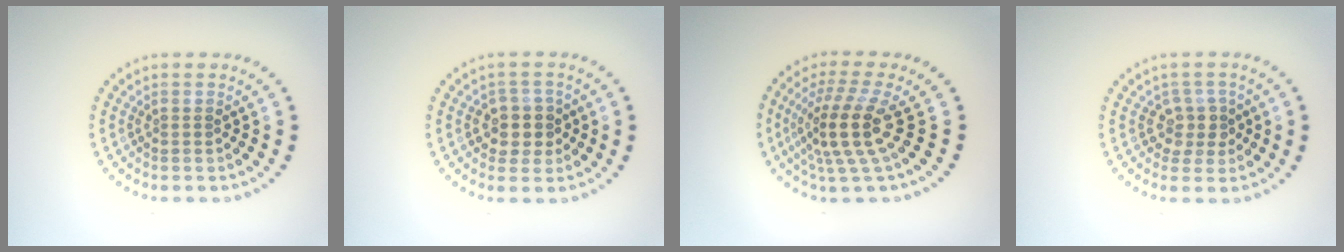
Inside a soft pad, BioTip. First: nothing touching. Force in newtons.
{"total": 2.9, "press": 2.7, "slide": 1.2}
{"total": 4.7, "press": 3.5, "slide": 3.2}
{"total": 2.3, "press": 1.9, "slide": 1.2}